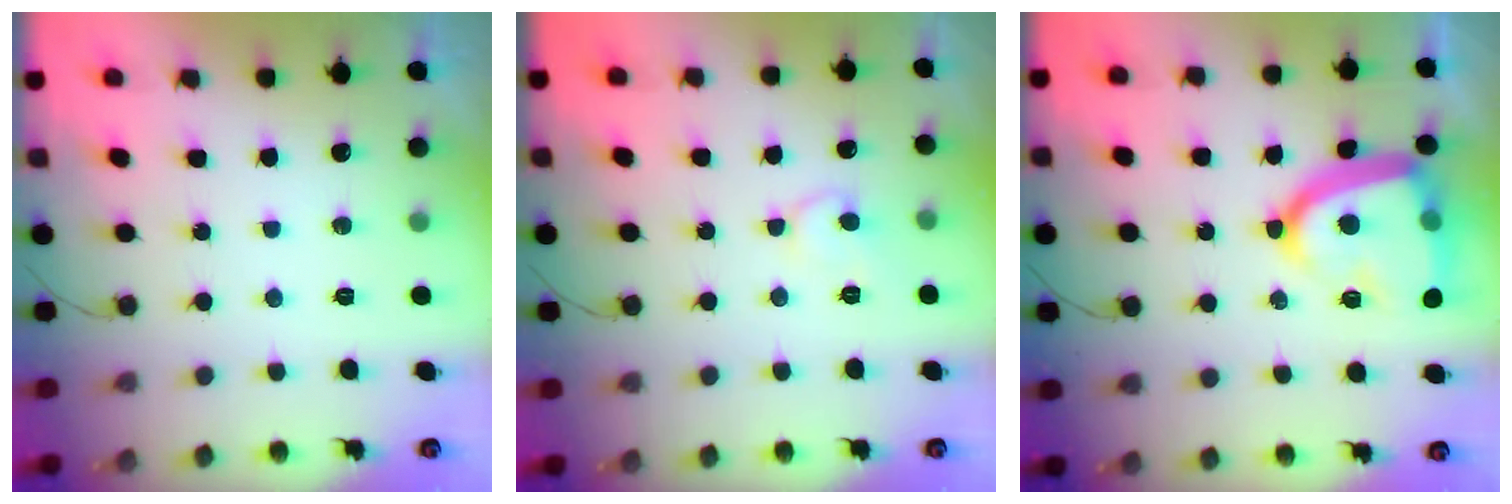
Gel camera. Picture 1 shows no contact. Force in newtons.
{"total": 6.4, "press": 6.4, "slide": 0.3}
{"total": 19.6, "press": 19.5, "slide": 1.7}